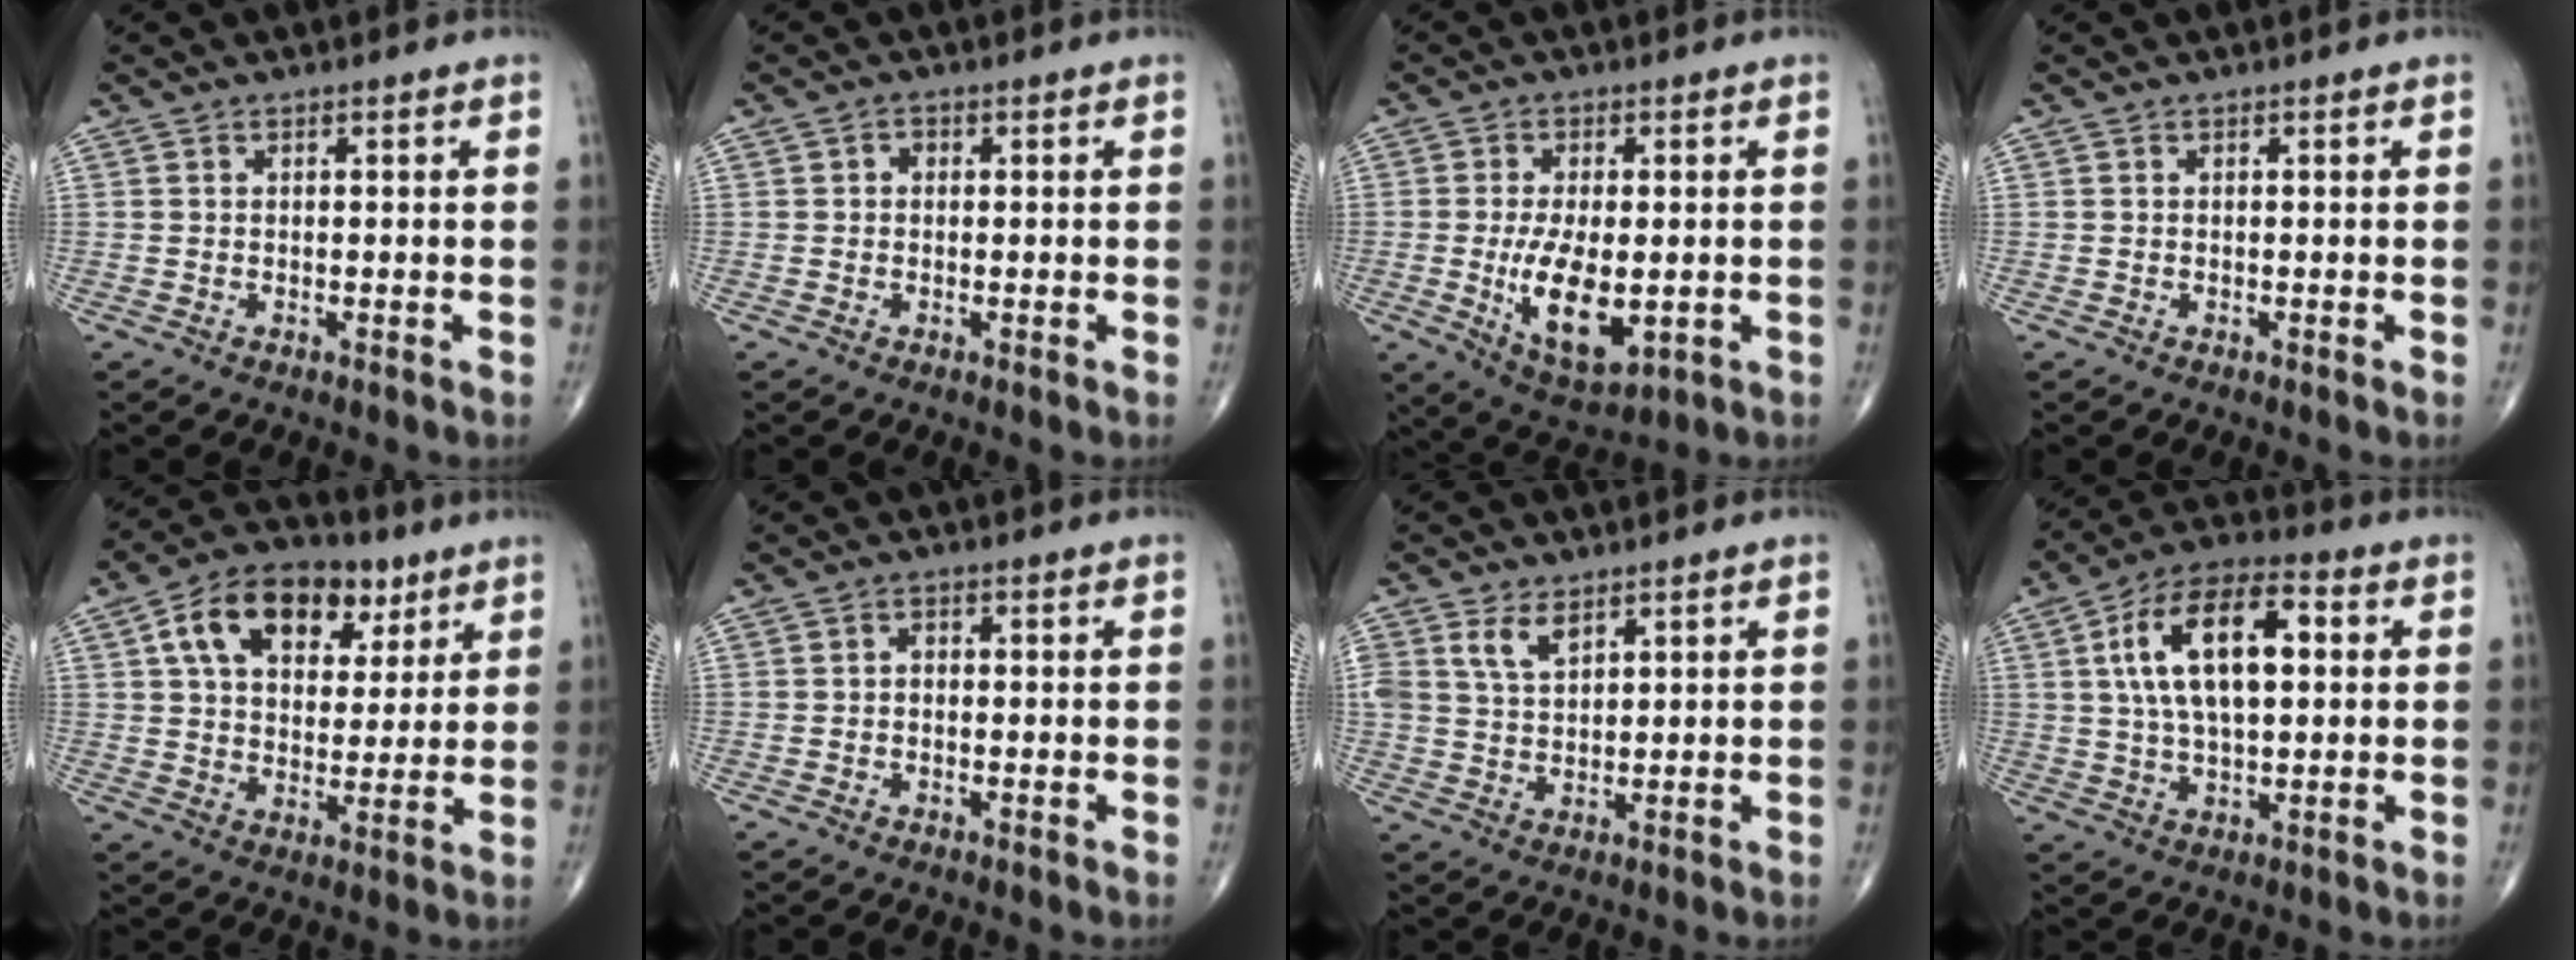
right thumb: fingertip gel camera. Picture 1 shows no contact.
{"total": 1.2, "force": [0.0, 1.0, 0.6], "torque": [-0.002, 0.004, -0.004]}
{"total": 11.8, "force": [-1.7, 5.6, 10.2], "torque": [-0.173, -0.018, -0.017]}
{"total": 0.0}
{"total": 16.6, "force": [7.1, 10.6, 10.7], "torque": [-0.143, -0.003, 0.115]}
{"total": 1.2, "force": [-0.2, 0.8, 0.8], "torque": [-0.007, 0.006, -0.006]}
{"total": 4.9, "force": [2.8, 2.7, 3.0], "torque": [-0.048, -0.012, 0.058]}
{"total": 16.3, "force": [3.2, 7.9, 14.0], "torque": [-0.241, 0.020, 0.052]}